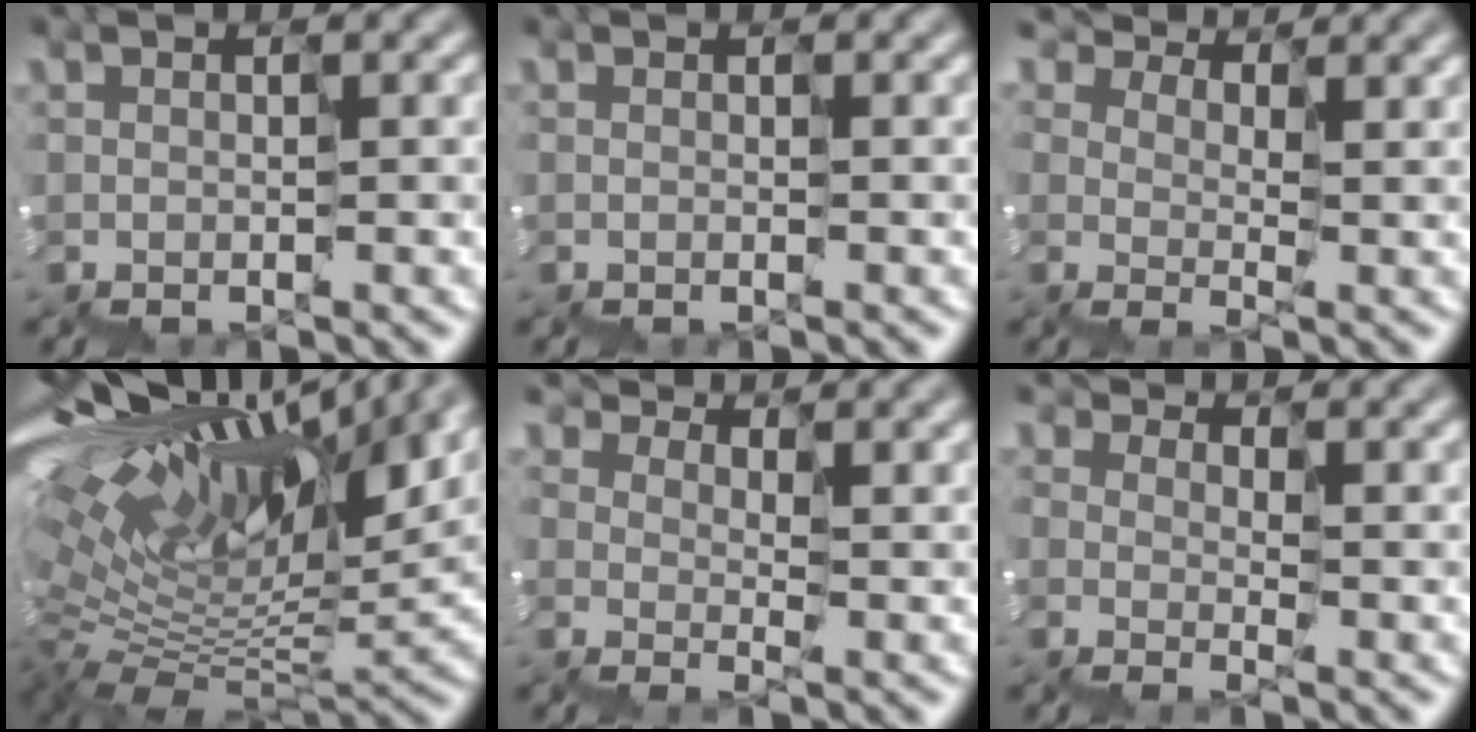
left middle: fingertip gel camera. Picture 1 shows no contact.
{"total": 0.0}
{"total": 4.2, "force": [4.1, 0.9, -0.1], "torque": [-0.002, 0.006, 0.066]}
{"total": 13.9, "force": [8.2, 5.1, 9.9], "torque": [-0.192, 0.033, 0.153]}
{"total": 3.1, "force": [3.0, 0.8, -0.1], "torque": [0.001, 0.004, 0.051]}
{"total": 1.5, "force": [1.5, 0.4, -0.2], "torque": [0.011, 0.004, 0.029]}